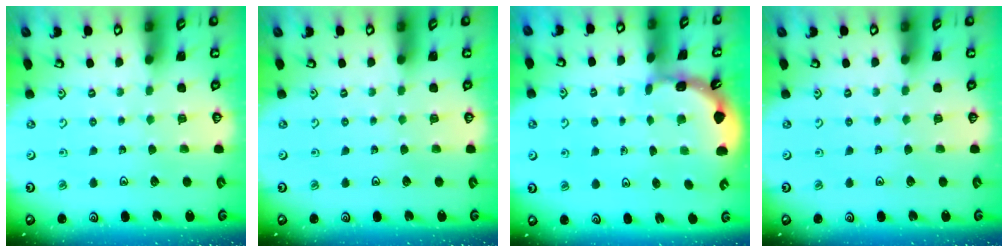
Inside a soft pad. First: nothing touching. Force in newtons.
{"total": 0.0}
{"total": 1.9, "press": 1.9, "slide": 0.1}
{"total": 0.0}